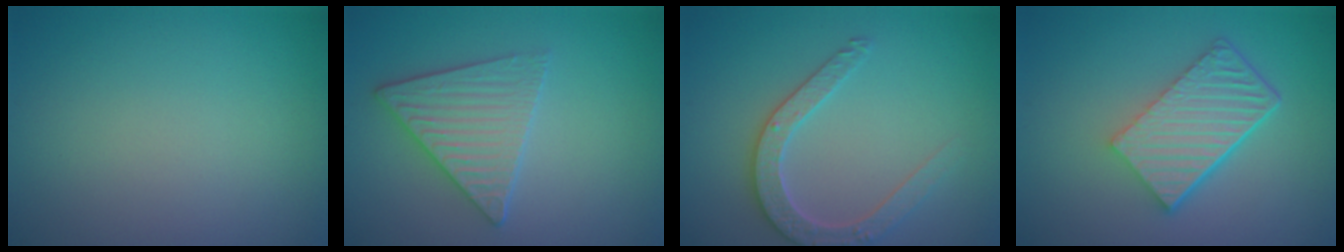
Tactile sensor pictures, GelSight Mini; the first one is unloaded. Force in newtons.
{"total": 3.4, "press": 3.4, "slide": 0.2}
{"total": 3.2, "press": 3.0, "slide": 1.0}
{"total": 6.0, "press": 4.1, "slide": 4.4}